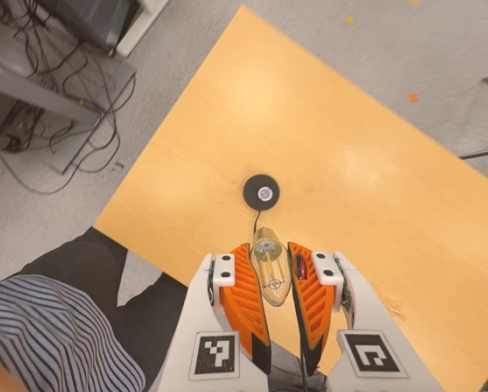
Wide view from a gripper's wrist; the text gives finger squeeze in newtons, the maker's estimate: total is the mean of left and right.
{"total": 22.5, "left": 27.2, "right": 17.8}